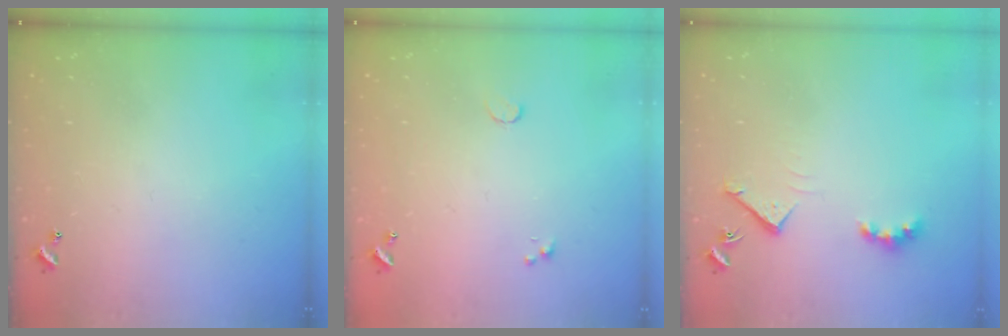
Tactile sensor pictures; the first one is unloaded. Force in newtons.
{"total": 0.5, "press": 0.4, "slide": 0.3}
{"total": 4.9, "press": 4.9, "slide": 0.7}